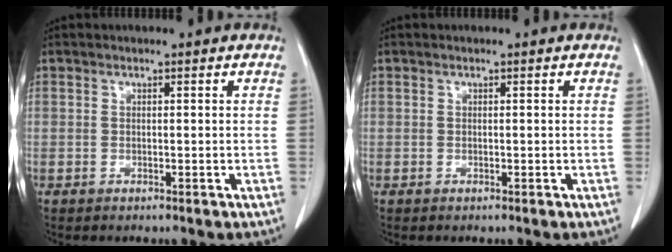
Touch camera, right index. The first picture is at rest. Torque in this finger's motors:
{"motor_torque": [-0.02, 0.02, 0.00, 0.00]}